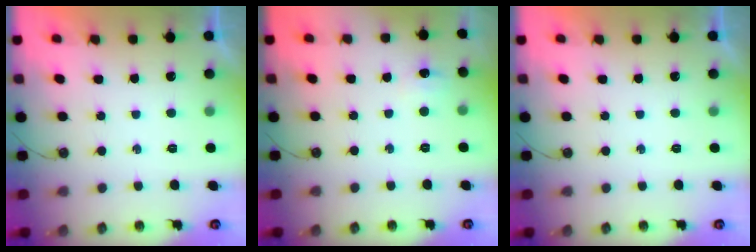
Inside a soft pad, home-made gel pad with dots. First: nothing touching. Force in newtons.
{"total": 3.8, "press": 3.8, "slide": 0.6}
{"total": 0.0}